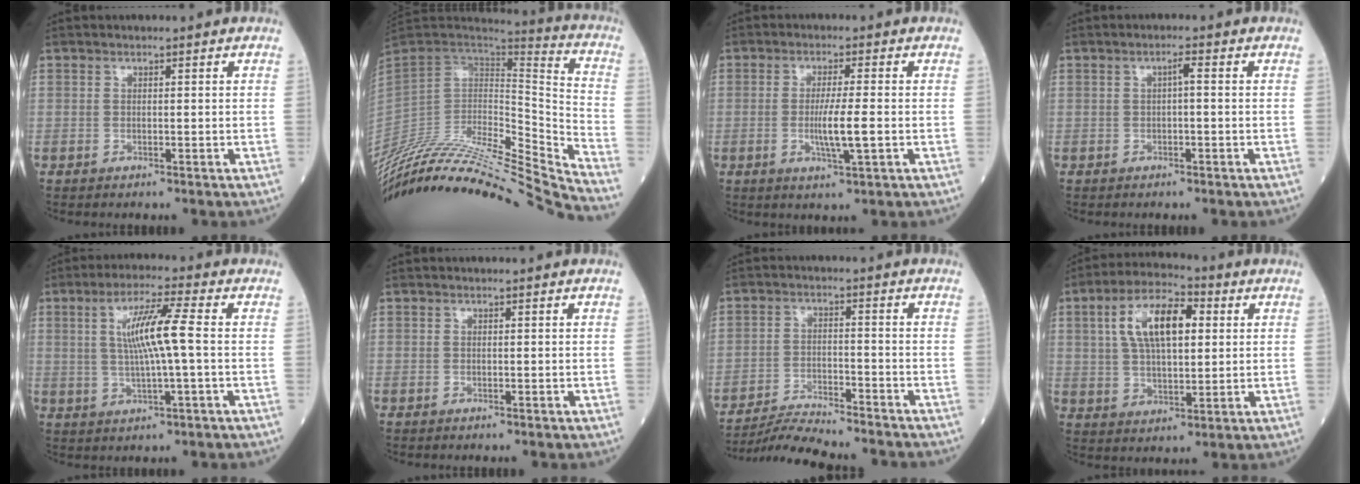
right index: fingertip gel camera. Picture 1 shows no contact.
{"total": 33.1, "force": [-30.4, 0.5, 13.1], "torque": [-0.205, -0.040, -0.472]}
{"total": 5.3, "force": [-0.9, -0.2, 5.2], "torque": [-0.096, -0.010, -0.017]}
{"total": 1.4, "force": [0.1, 0.1, 1.4], "torque": [-0.021, 0.005, 0.000]}
{"total": 8.3, "force": [0.9, 0.0, 8.3], "torque": [-0.157, 0.005, 0.017]}
{"total": 0.0}
{"total": 10.0, "force": [-9.6, -0.2, 2.8], "torque": [-0.040, -0.007, -0.159]}
{"total": 11.8, "force": [3.3, 4.9, 10.3], "torque": [-0.195, 0.023, 0.057]}